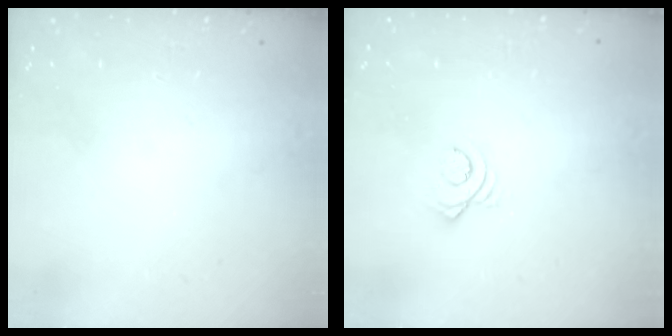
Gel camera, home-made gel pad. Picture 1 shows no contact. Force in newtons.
{"total": 2.9, "press": 2.9, "slide": 0.1}